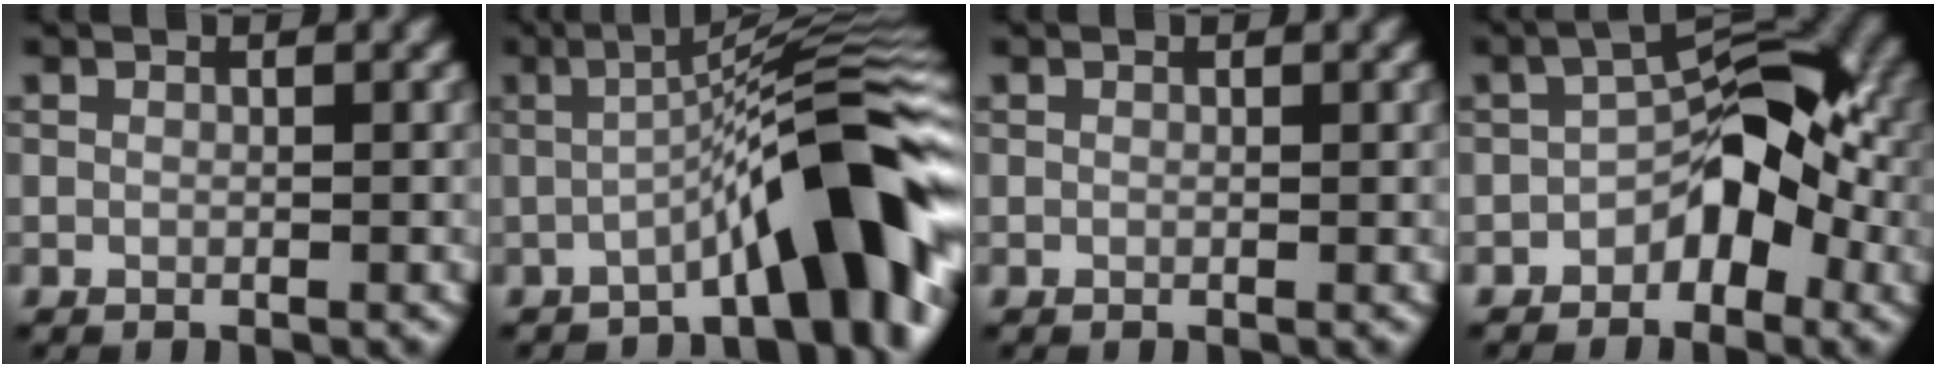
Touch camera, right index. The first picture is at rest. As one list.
[{"total": 10.3, "force": [-3.9, 1.9, 9.4], "torque": [-0.109, 0.030, -0.069]}, {"total": 0.0}, {"total": 6.1, "force": [-2.2, 3.4, 4.6], "torque": [-0.046, 0.020, -0.044]}]